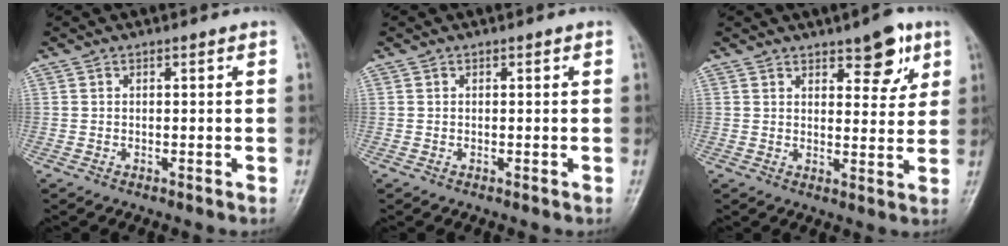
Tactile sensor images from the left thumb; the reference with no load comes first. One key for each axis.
{"total": 0.0}
{"total": 7.4, "fx": 4.4, "fy": 3.2, "fz": 5.1, "tx": -0.040, "ty": -0.023, "tz": 0.056}